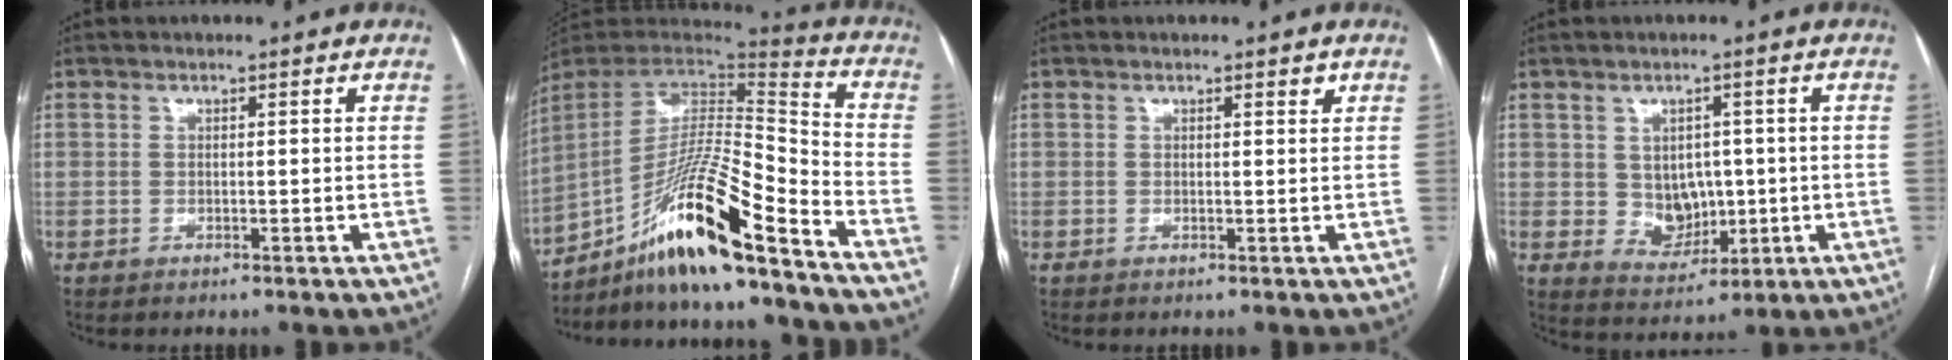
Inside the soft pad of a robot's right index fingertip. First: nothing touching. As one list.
[{"total": 18.4, "force": [-12.8, 0.4, 13.2], "torque": [-0.261, 0.000, -0.230]}, {"total": 0.9, "force": [0.6, 0.2, 0.6], "torque": [-0.010, -0.001, 0.007]}, {"total": 5.9, "force": [0.2, 4.6, 3.7], "torque": [-0.055, 0.004, 0.020]}]